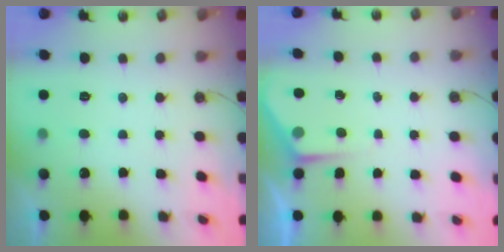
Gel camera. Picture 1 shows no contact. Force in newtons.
{"total": 2.9, "press": 2.8, "slide": 0.5}